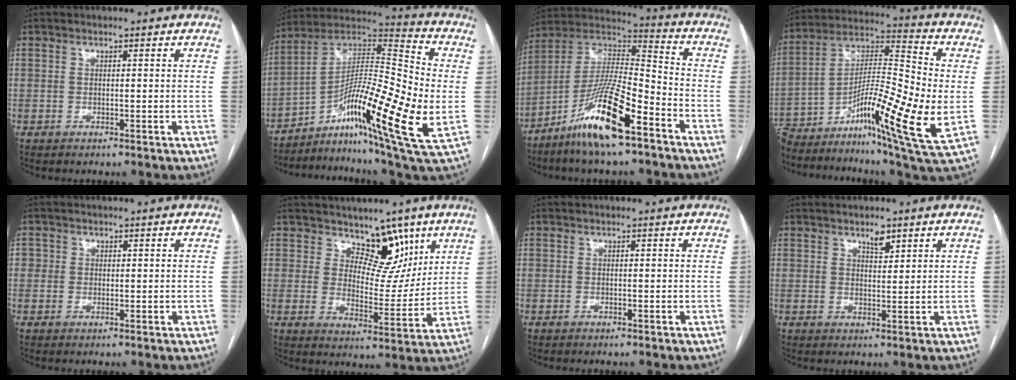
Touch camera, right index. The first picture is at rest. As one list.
[{"total": 23.3, "force": [-5.0, 2.7, 22.6], "torque": [-0.378, 0.001, -0.088]}, {"total": 15.5, "force": [-9.3, 1.9, 12.2], "torque": [-0.237, -0.005, -0.171]}, {"total": 23.5, "force": [-5.3, 3.0, 22.7], "torque": [-0.399, -0.004, -0.086]}, {"total": 2.2, "force": [0.3, 2.1, 0.8], "torque": [-0.005, 0.003, 0.006]}, {"total": 8.0, "force": [5.6, 4.5, 3.4], "torque": [-0.034, -0.007, 0.094]}, {"total": 0.0}, {"total": 2.4, "force": [1.8, 0.7, 1.4], "torque": [-0.027, -0.003, 0.033]}]